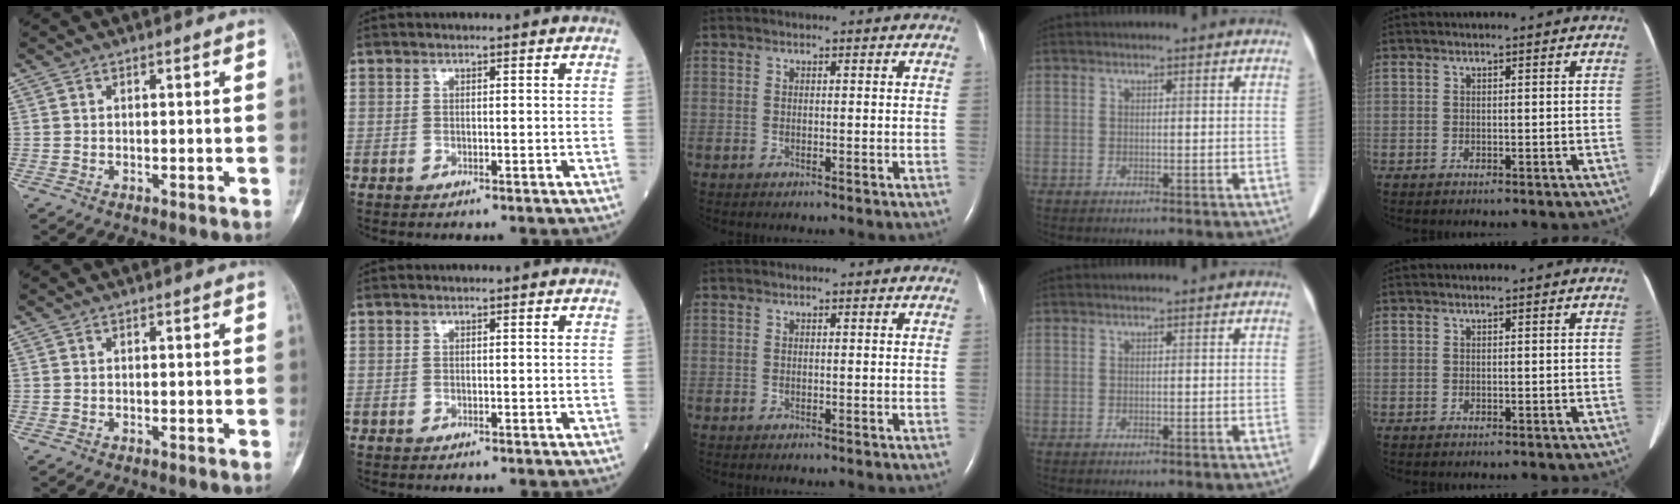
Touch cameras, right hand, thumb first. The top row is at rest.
{}